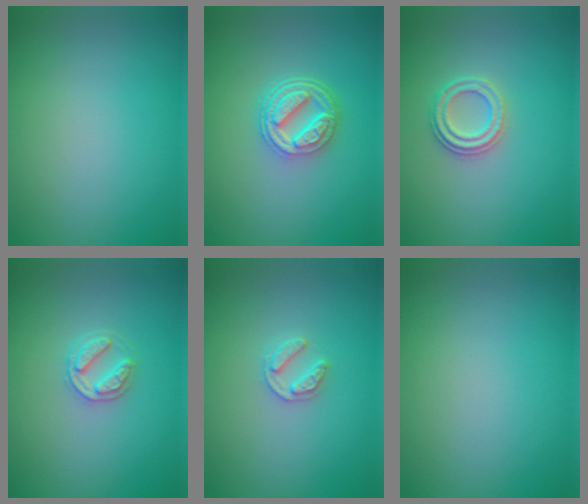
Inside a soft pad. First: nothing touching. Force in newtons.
{"total": 4.8, "press": 3.7, "slide": 3.1}
{"total": 2.2, "press": 2.2, "slide": 0.3}
{"total": 2.4, "press": 2.4, "slide": 0.4}
{"total": 1.8, "press": 1.8, "slide": 0.3}
{"total": 0.0}